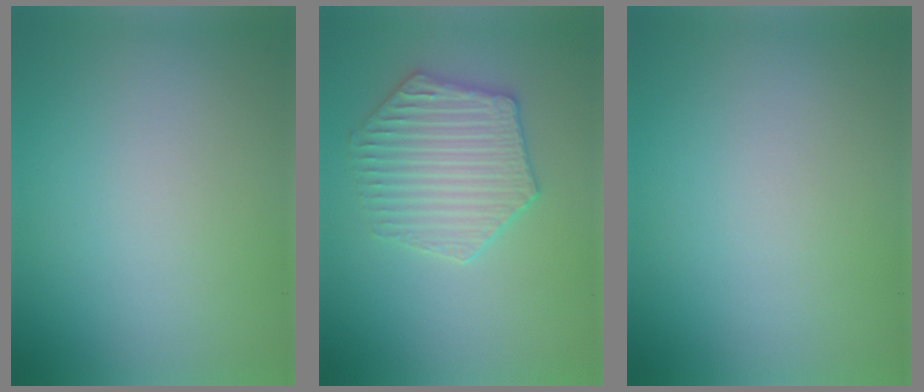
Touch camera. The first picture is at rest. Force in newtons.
{"total": 4.3, "press": 4.0, "slide": 1.6}
{"total": 0.0}